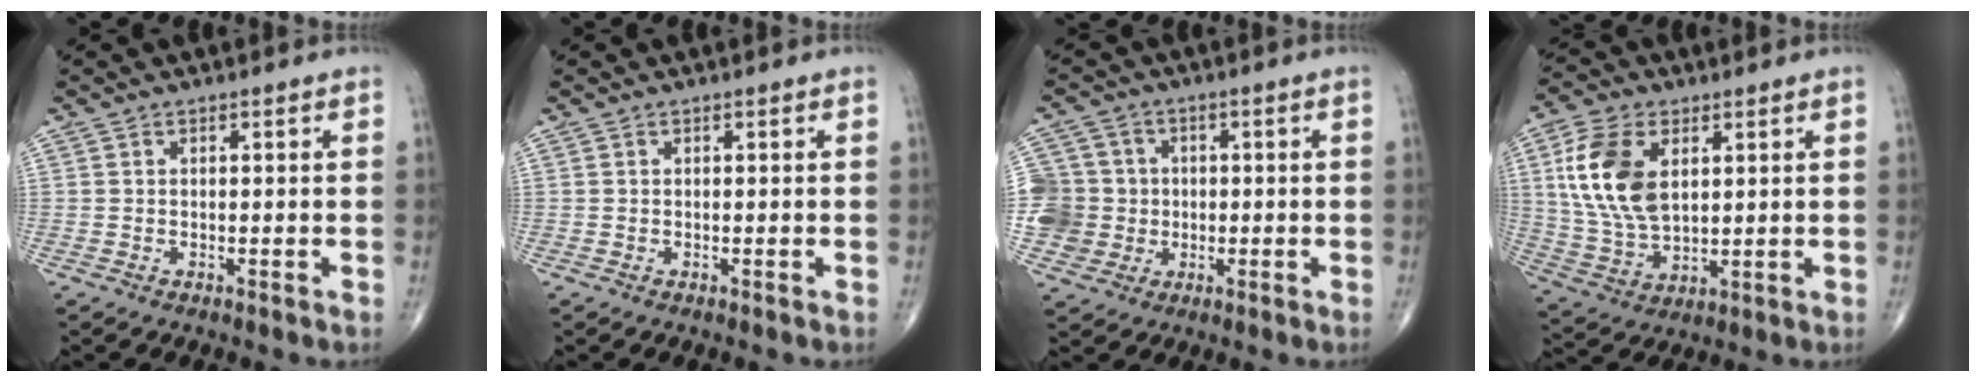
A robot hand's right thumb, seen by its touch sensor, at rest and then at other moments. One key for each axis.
{"total": 0.0}
{"total": 9.9, "fx": -0.6, "fy": 9.6, "fz": 2.0, "tx": -0.022, "ty": 0.017, "tz": -0.007}
{"total": 14.5, "fx": 3.9, "fy": 8.5, "fz": 11.0, "tx": -0.216, "ty": -0.010, "tz": 0.082}